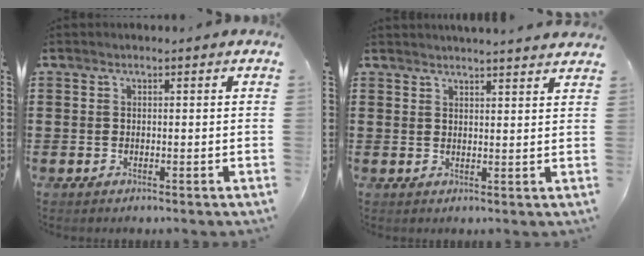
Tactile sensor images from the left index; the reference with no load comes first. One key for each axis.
{"total": 2.4, "fx": 2.4, "fy": -0.4, "fz": 0.0, "tx": -0.007, "ty": -0.009, "tz": 0.045}